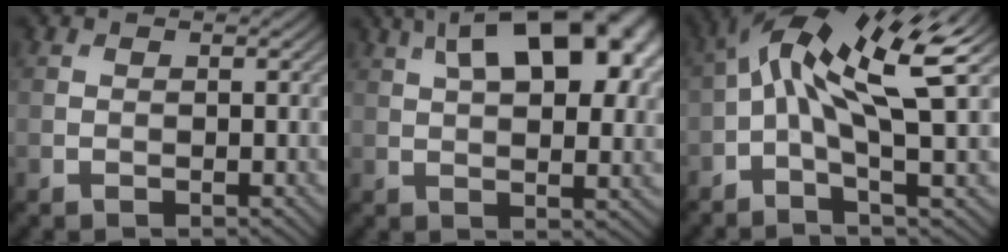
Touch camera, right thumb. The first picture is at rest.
{"total": 16.1, "force": [6.5, 7.5, 12.7], "torque": [-0.184, 0.043, 0.080]}
{"total": 12.2, "force": [2.4, 3.7, 11.4], "torque": [-0.223, 0.013, 0.036]}